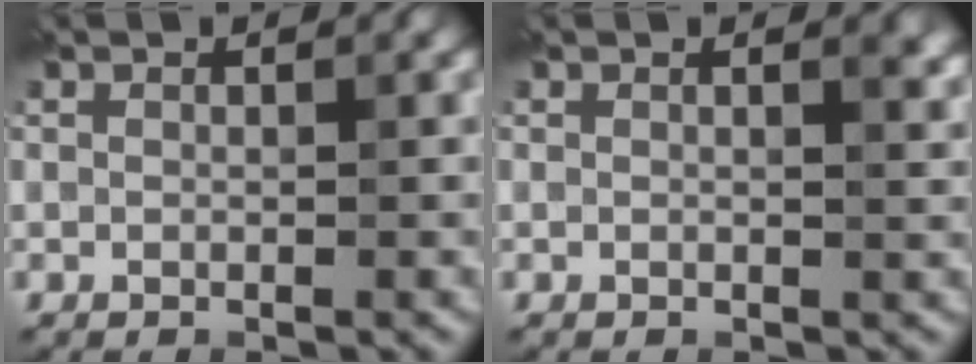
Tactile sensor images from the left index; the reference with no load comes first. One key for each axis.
{"total": 1.2, "fx": 0.6, "fy": 0.4, "fz": 1.0, "tx": -0.008, "ty": 0.001, "tz": 0.007}